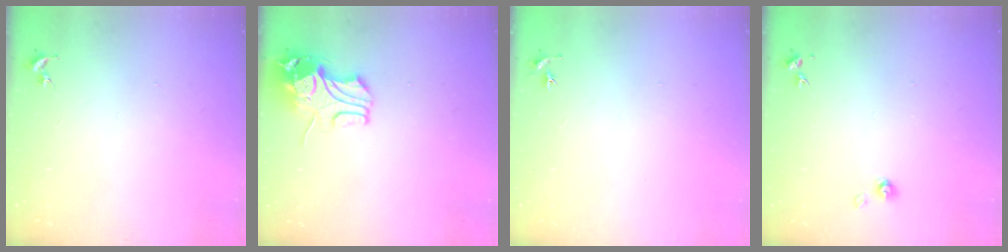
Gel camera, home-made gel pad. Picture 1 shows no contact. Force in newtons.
{"total": 11.3, "press": 11.2, "slide": 1.6}
{"total": 3.0, "press": 3.0, "slide": 0.3}
{"total": 4.1, "press": 4.1, "slide": 0.4}